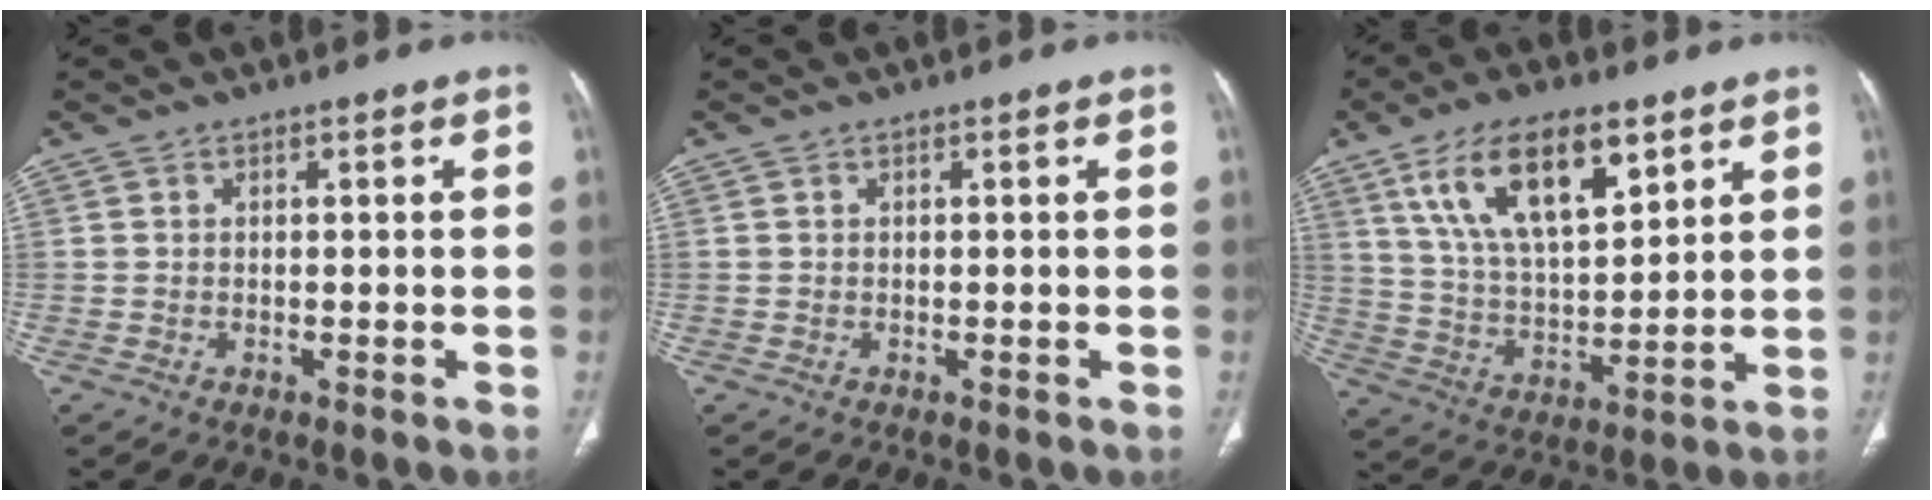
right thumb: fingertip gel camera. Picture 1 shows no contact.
{"total": 0.0}
{"total": 17.4, "force": [9.0, 7.6, 12.8], "torque": [-0.203, -0.030, 0.171]}